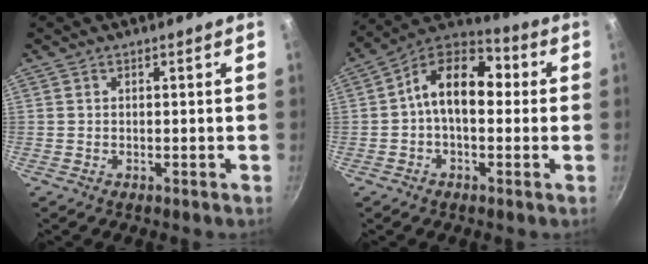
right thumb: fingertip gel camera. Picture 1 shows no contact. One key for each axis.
{"total": 13.3, "fx": 1.1, "fy": 8.4, "fz": 10.3, "tx": -0.130, "ty": 0.036, "tz": -0.008}